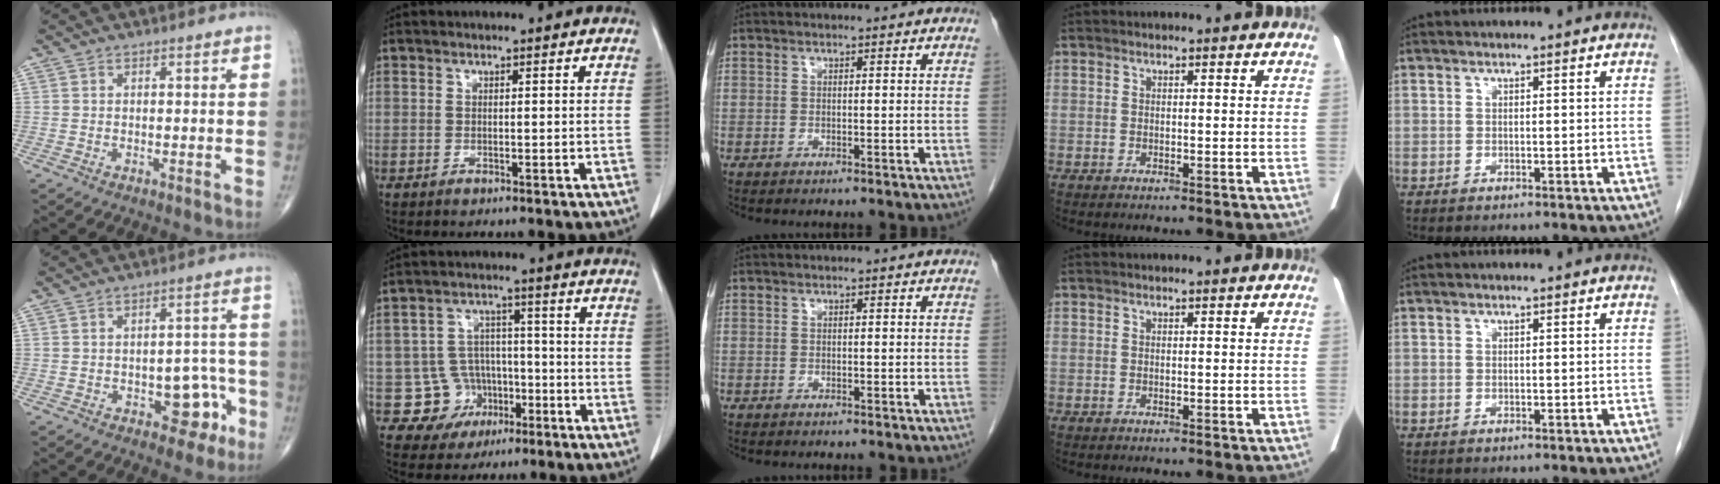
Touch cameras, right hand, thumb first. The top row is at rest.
{"thumb": {"total": 7.6, "force": [-3.0, 4.5, 5.4], "torque": [-0.029, 0.032, -0.033]}, "index": {"total": 7.7, "force": [-2.8, 7.1, 0.4], "torque": [0.004, 0.017, -0.036]}}